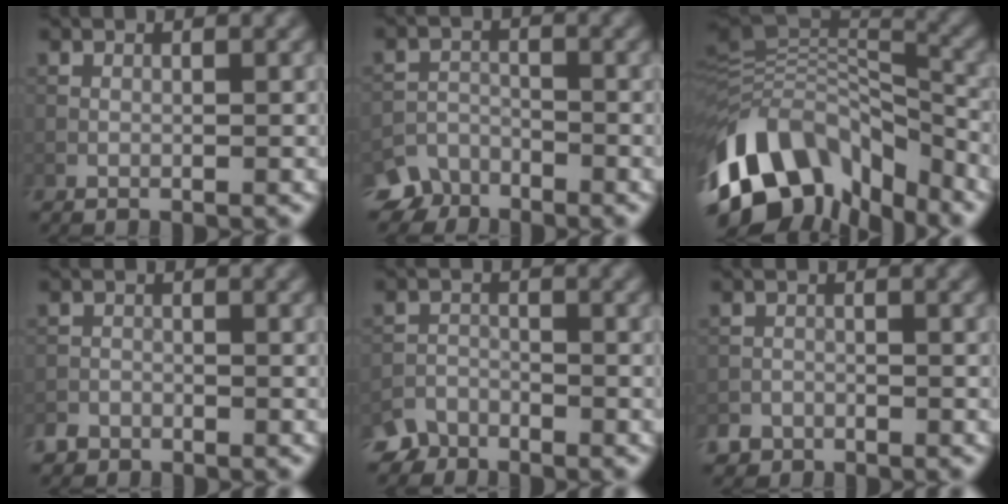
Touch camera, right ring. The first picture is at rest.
{"total": 4.1, "force": [-3.5, 2.1, 0.1], "torque": [0.011, -0.011, -0.062]}
{"total": 12.8, "force": [-6.6, 7.4, 8.1], "torque": [-0.164, 0.020, -0.117]}
{"total": 1.5, "force": [-1.2, 0.8, -0.1], "torque": [0.004, 0.005, -0.024]}
{"total": 3.5, "force": [-3.1, 1.5, 0.1], "torque": [0.003, -0.007, -0.058]}
{"total": 2.3, "force": [-1.9, 1.3, -0.1], "torque": [0.011, 0.006, -0.029]}